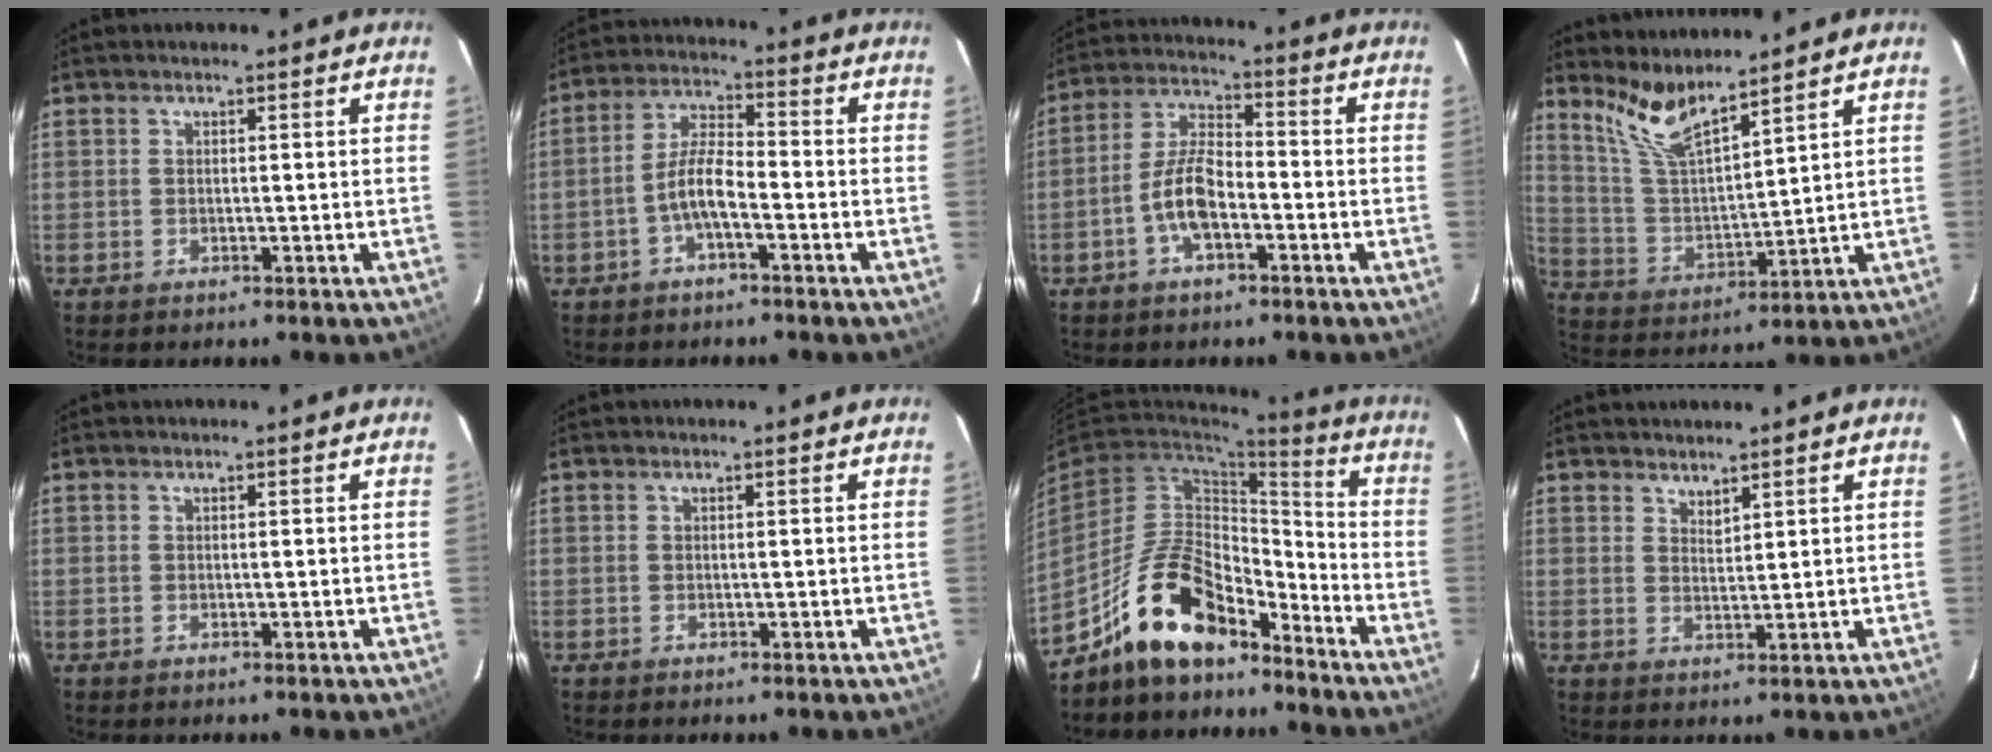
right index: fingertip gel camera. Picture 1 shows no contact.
{"total": 5.7, "force": [-2.7, 1.5, 4.8], "torque": [-0.103, 0.015, -0.051]}
{"total": 7.8, "force": [-3.1, 3.2, 6.4], "torque": [-0.137, 0.014, -0.057]}
{"total": 9.5, "force": [8.1, 1.1, 4.9], "torque": [-0.098, -0.012, 0.166]}
{"total": 0.0}
{"total": 0.0}
{"total": 15.8, "force": [-11.6, 6.9, 8.2], "torque": [-0.176, 0.021, -0.199]}
{"total": 2.2, "force": [2.0, 0.4, 0.7], "torque": [-0.010, 0.000, 0.035]}